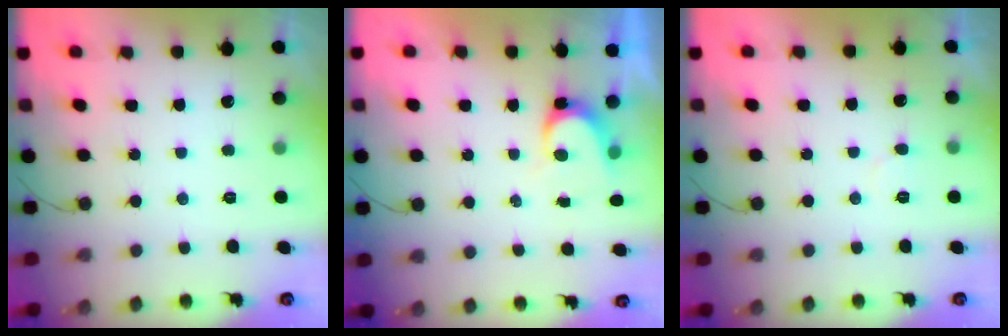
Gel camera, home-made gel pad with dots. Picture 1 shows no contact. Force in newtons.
{"total": 3.3, "press": 3.3, "slide": 0.3}
{"total": 4.0, "press": 4.0, "slide": 0.4}